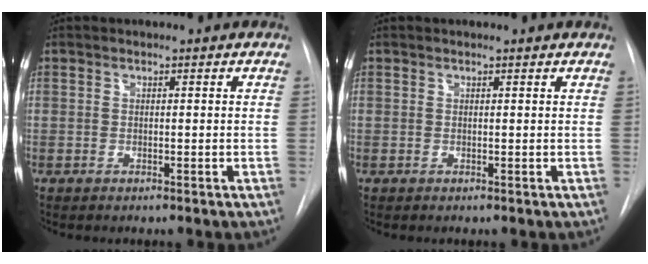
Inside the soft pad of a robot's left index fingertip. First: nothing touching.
{"total": 1.0, "force": [1.0, 0.0, 0.2], "torque": [-0.011, 0.006, 0.012]}